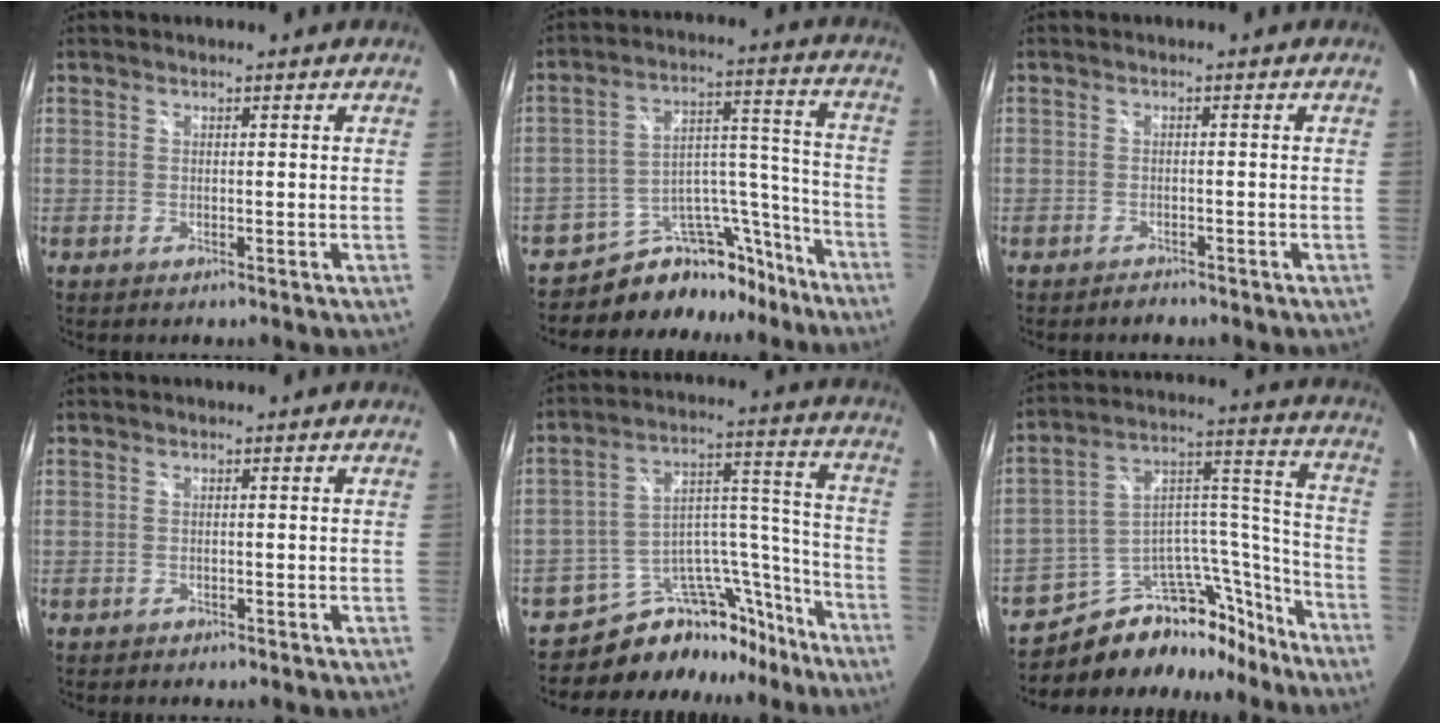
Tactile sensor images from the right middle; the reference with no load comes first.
{"total": 14.7, "force": [-12.8, 6.8, 2.5], "torque": [-0.032, 0.077, -0.189]}
{"total": 1.5, "force": [-1.4, 0.7, 0.0], "torque": [-0.003, 0.005, -0.020]}
{"total": 0.8, "force": [-0.7, 0.4, 0.2], "torque": [-0.007, 0.001, -0.008]}
{"total": 16.3, "force": [-14.2, 7.4, 2.7], "torque": [-0.035, 0.084, -0.210]}
{"total": 23.2, "force": [-18.5, 10.9, 8.9], "torque": [-0.137, 0.083, -0.267]}